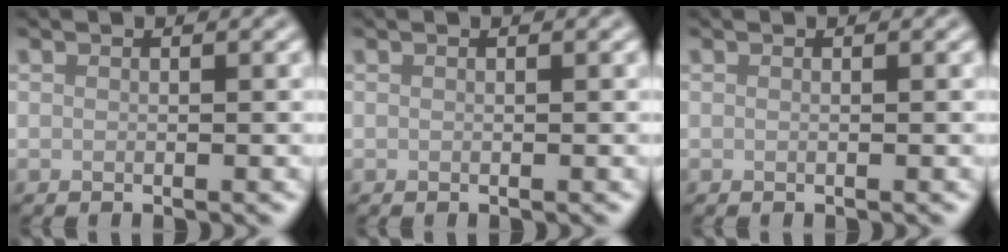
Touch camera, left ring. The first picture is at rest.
{"total": 0.0}
{"total": 0.0}